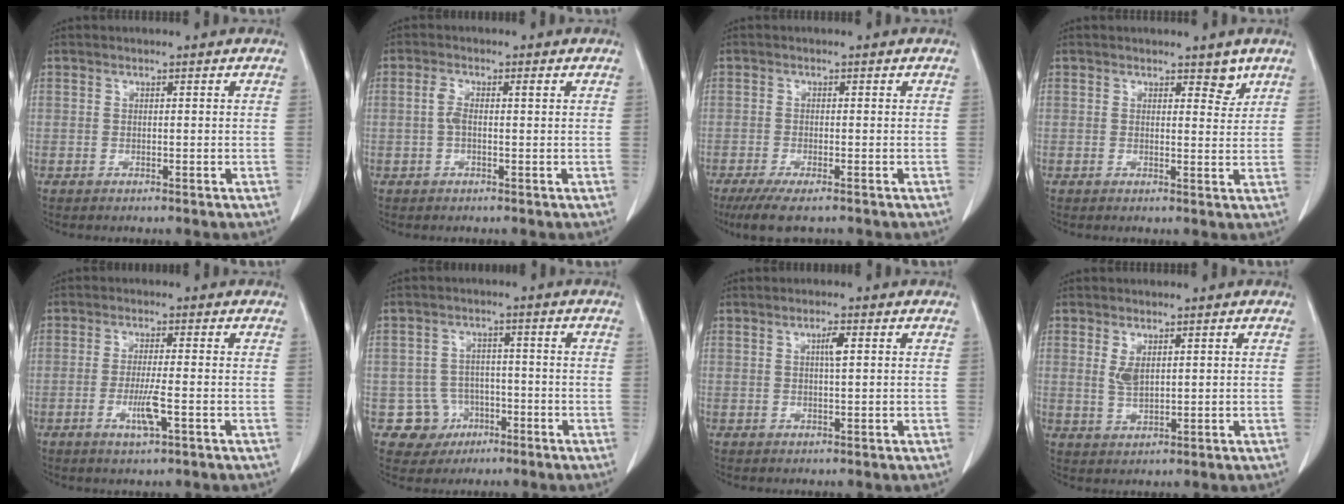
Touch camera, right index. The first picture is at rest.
{"total": 3.1, "force": [0.5, 1.1, 2.9], "torque": [-0.066, 0.015, 0.010]}
{"total": 5.6, "force": [-3.9, 1.4, 3.8], "torque": [-0.067, -0.015, -0.061]}
{"total": 3.1, "force": [2.3, 1.4, 1.5], "torque": [-0.012, -0.011, 0.031]}
{"total": 4.6, "force": [-1.5, 0.2, 4.4], "torque": [-0.088, -0.010, -0.027]}
{"total": 6.2, "force": [-1.9, 5.9, 0.2], "torque": [0.002, 0.013, -0.024]}
{"total": 2.3, "force": [0.9, 0.3, 2.1], "torque": [-0.038, -0.001, 0.014]}
{"total": 3.4, "force": [1.2, 1.5, 2.8], "torque": [-0.060, -0.002, 0.031]}